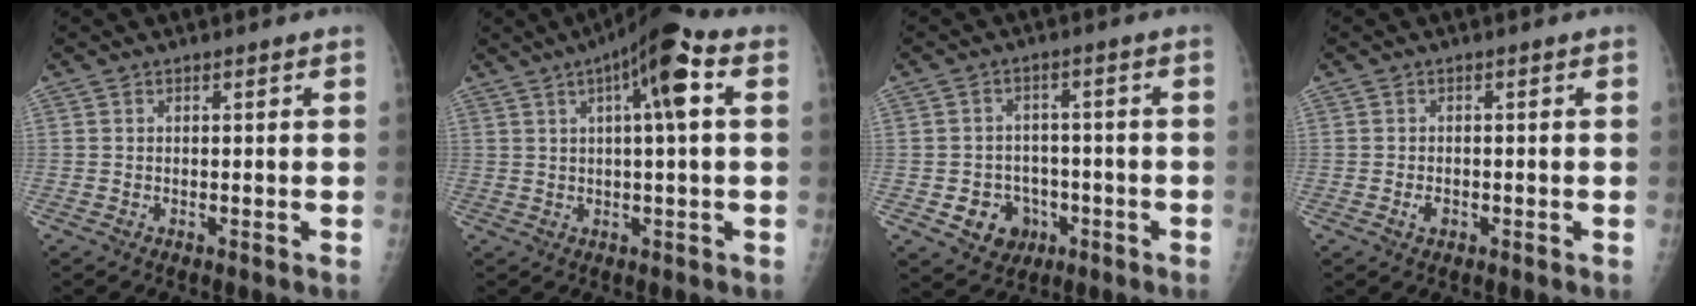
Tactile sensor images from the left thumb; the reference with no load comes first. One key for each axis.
{"total": 9.8, "fx": 2.9, "fy": 1.7, "fz": 9.2, "tx": -0.151, "ty": 0.020, "tz": 0.038}
{"total": 7.4, "fx": -2.7, "fy": 6.3, "fz": 2.7, "tx": -0.014, "ty": 0.021, "tz": -0.031}
{"total": 1.6, "fx": -0.7, "fy": 1.1, "fz": 1.0, "tx": -0.016, "ty": 0.004, "tz": -0.011}